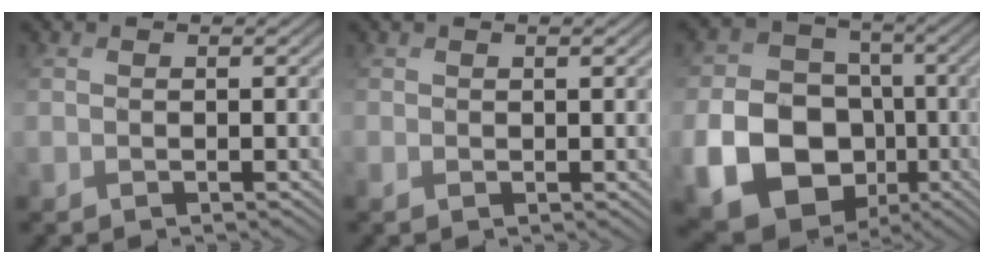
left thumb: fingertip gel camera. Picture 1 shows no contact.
{"total": 1.4, "force": [0.1, 0.4, 1.3], "torque": [-0.024, -0.004, 0.002]}
{"total": 13.7, "force": [-4.1, 11.3, 6.5], "torque": [-0.160, -0.038, -0.075]}